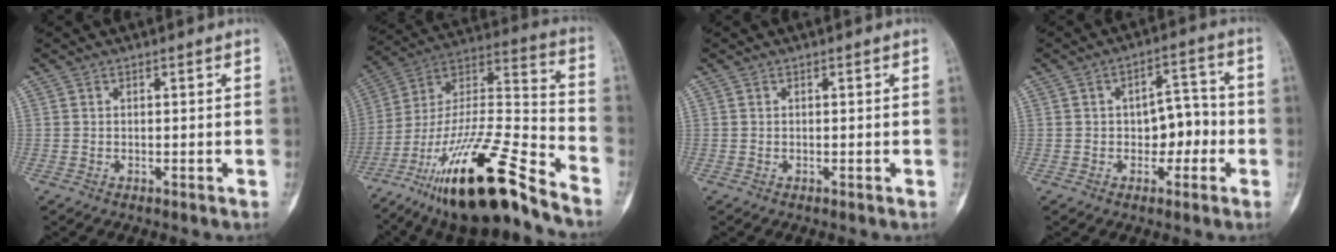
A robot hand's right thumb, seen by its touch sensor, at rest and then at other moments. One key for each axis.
{"total": 26.9, "fx": -18.3, "fy": 5.9, "fz": 18.9, "tx": -0.343, "ty": 0.068, "tz": -0.318}
{"total": 0.0}
{"total": 7.3, "fx": -1.3, "fy": 4.8, "fz": 5.3, "tx": -0.044, "ty": 0.032, "tz": -0.023}